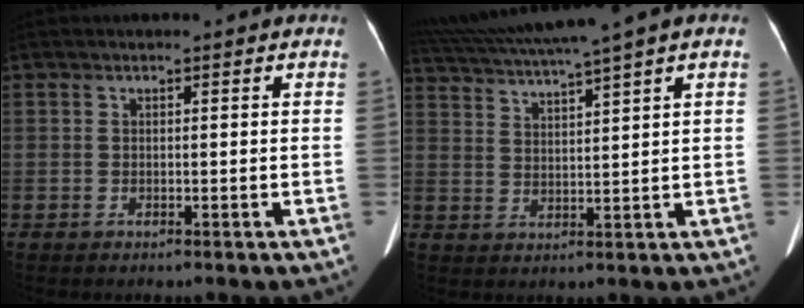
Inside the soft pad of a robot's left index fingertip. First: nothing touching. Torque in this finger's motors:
{"motor_torque": [0.86, -1.28, 0.10, 0.04]}